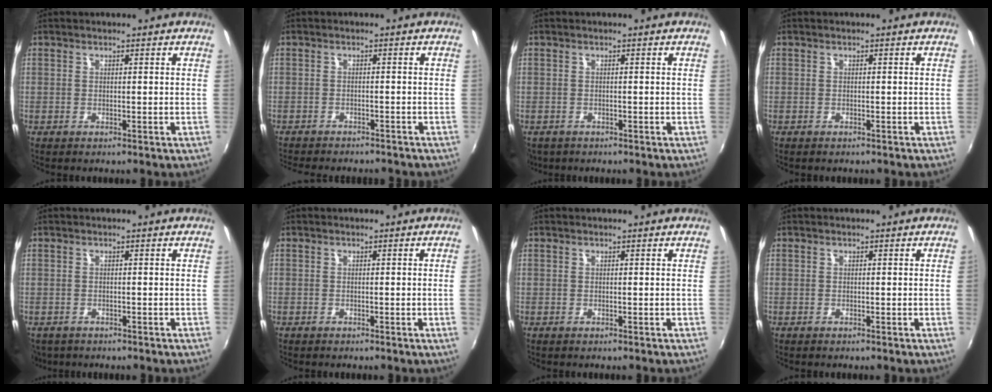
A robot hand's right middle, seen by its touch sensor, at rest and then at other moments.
{"total": 7.9, "force": [-7.2, 1.7, 2.9], "torque": [-0.072, -0.017, -0.106]}
{"total": 3.7, "force": [-2.2, 2.6, 1.6], "torque": [-0.036, -0.014, -0.030]}
{"total": 0.7, "force": [-0.6, 0.3, 0.2], "torque": [-0.005, -0.001, -0.009]}
{"total": 3.7, "force": [-2.4, 2.4, 1.4], "torque": [-0.035, -0.014, -0.035]}
{"total": 1.1, "force": [-0.2, -0.6, 0.8], "torque": [-0.007, -0.008, -0.004]}
{"total": 0.0}
{"total": 0.0}